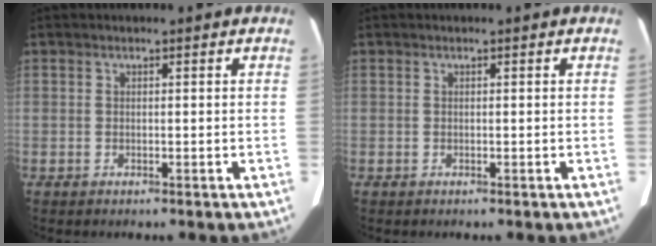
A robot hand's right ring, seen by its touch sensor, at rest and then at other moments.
{"total": 0.0}